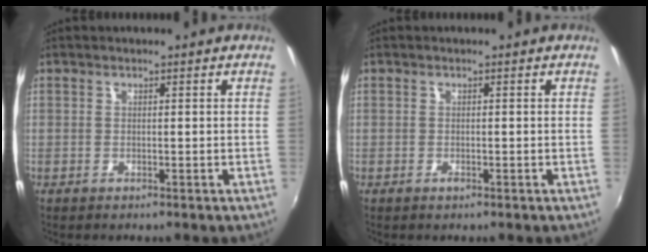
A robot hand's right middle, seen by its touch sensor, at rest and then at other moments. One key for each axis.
{"total": 0.7, "fx": -0.5, "fy": 0.4, "fz": 0.4, "tx": -0.005, "ty": -0.002, "tz": -0.009}